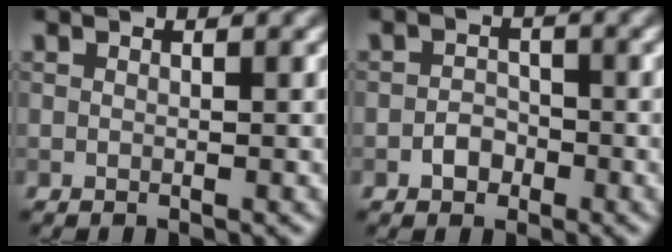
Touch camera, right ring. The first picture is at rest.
{"total": 1.8, "force": [-0.9, 1.3, 0.7], "torque": [-0.008, 0.004, -0.019]}